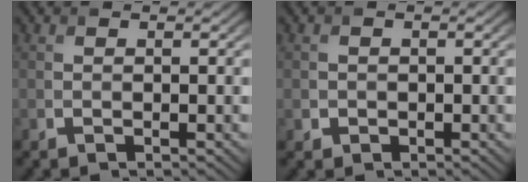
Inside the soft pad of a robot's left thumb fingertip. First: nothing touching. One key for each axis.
{"total": 1.2, "fx": -0.4, "fy": 1.1, "fz": 0.0, "tx": -0.002, "ty": -0.006, "tz": -0.012}